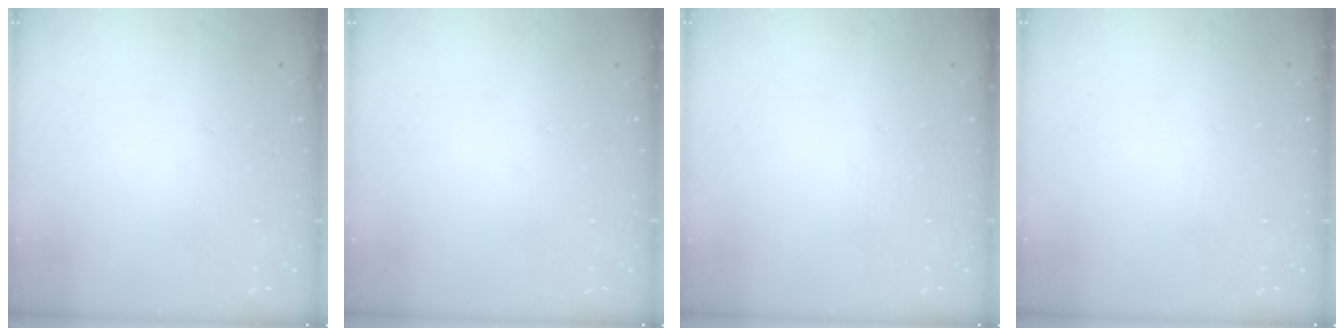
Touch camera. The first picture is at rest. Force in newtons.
{"total": 0.0}
{"total": 0.0}
{"total": 0.0}